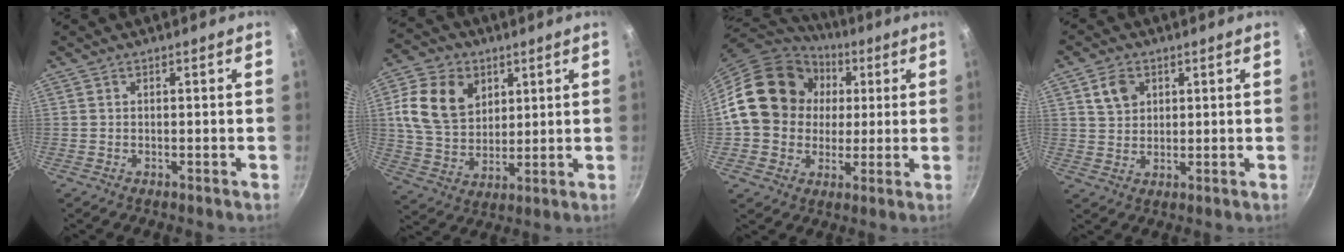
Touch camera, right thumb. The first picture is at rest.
{"total": 14.6, "force": [4.7, 10.8, 8.5], "torque": [-0.135, -0.011, 0.088]}
{"total": 19.5, "force": [3.0, 16.6, 9.6], "torque": [-0.146, 0.022, 0.046]}
{"total": 5.2, "force": [2.1, 4.0, 2.6], "torque": [-0.029, -0.002, 0.042]}